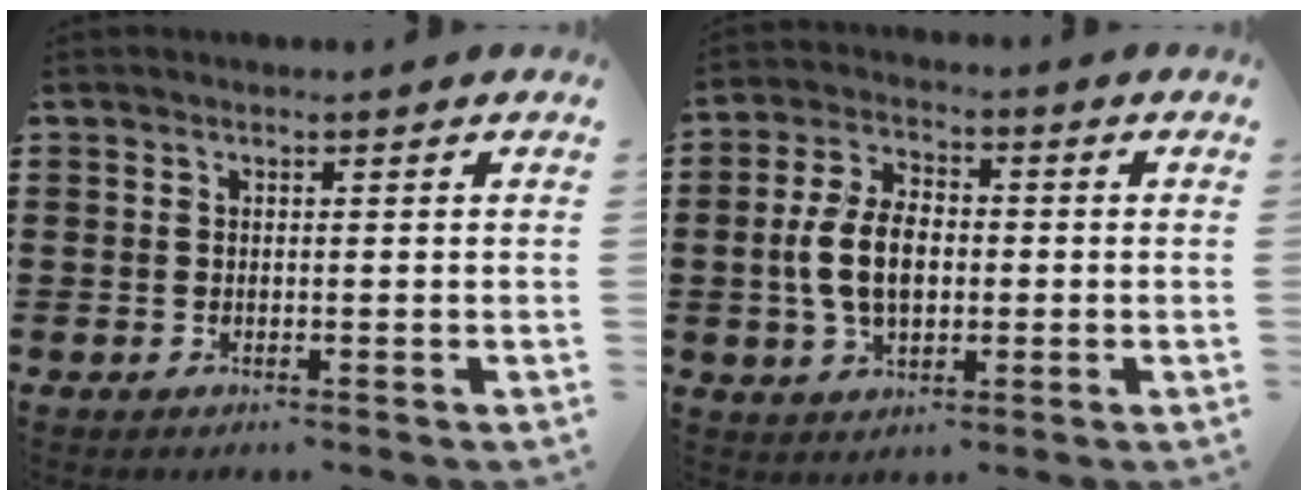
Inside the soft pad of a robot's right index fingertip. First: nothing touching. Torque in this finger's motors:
{"motor_torque": [2.14, 0.00, 0.64, 0.21]}